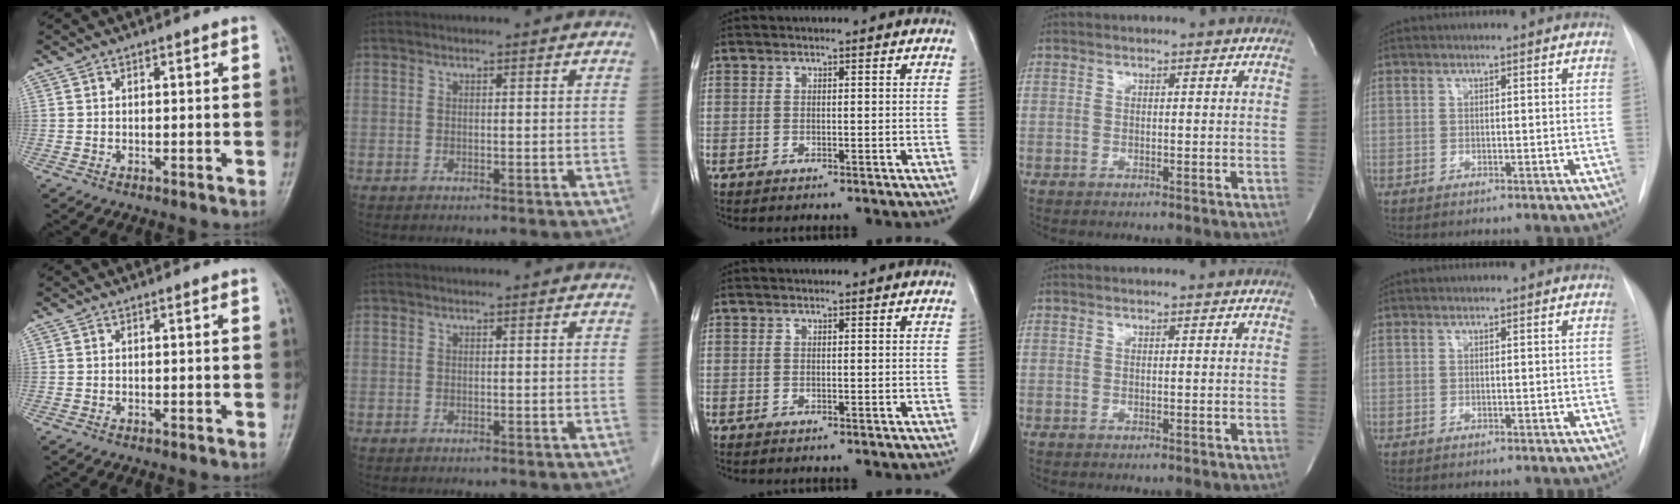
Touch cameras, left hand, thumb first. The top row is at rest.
{}